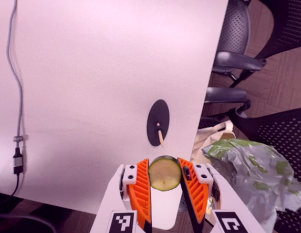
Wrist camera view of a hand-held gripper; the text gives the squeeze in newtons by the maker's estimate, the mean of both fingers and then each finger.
{"total": 11.0, "left": 11.1, "right": 10.9}